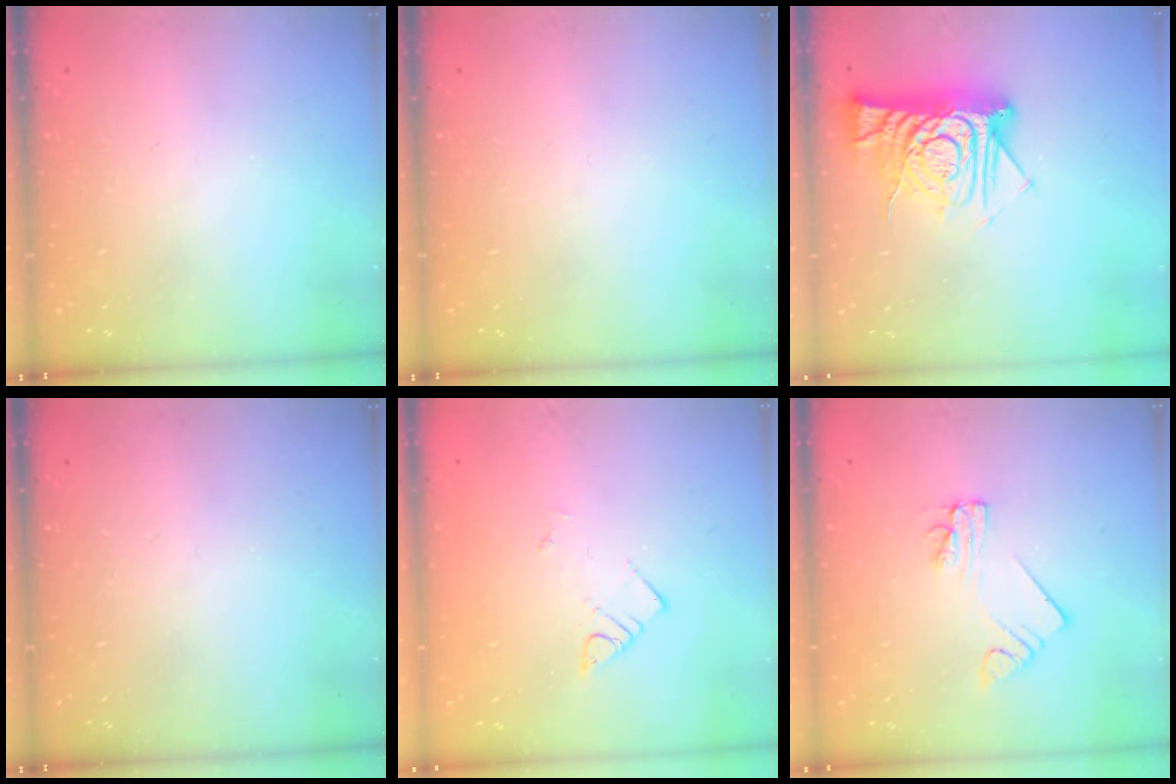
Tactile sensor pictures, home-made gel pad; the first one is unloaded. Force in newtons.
{"total": 0.0}
{"total": 12.6, "press": 12.6, "slide": 1.1}
{"total": 0.0}
{"total": 3.6, "press": 3.6, "slide": 0.6}
{"total": 2.2, "press": 2.2, "slide": 0.1}